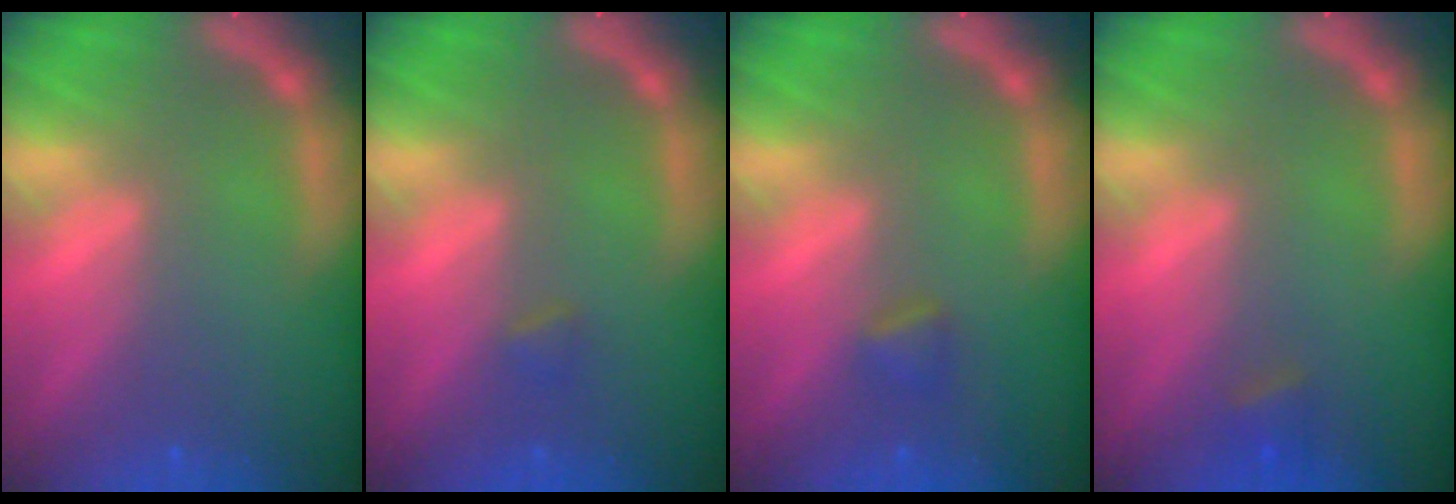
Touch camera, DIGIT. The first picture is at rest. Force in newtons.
{"total": 0.9}
{"total": 1.4}
{"total": 1.4}